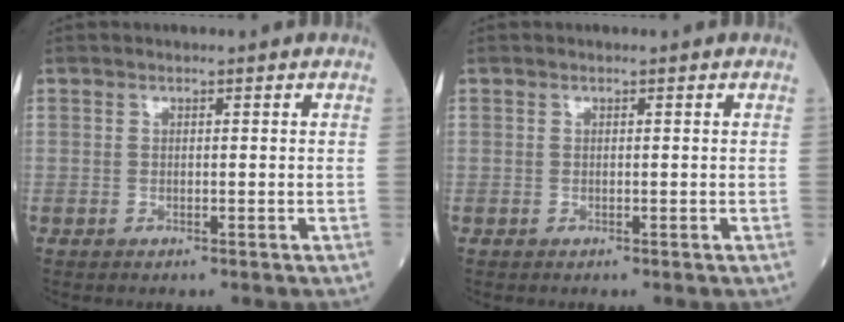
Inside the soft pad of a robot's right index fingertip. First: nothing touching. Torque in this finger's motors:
{"motor_torque": [0.05, 0.01, 0.05, 0.02]}